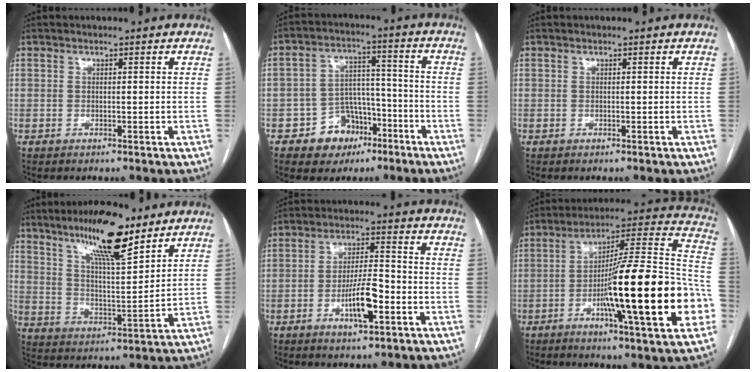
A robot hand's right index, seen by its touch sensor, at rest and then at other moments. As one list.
[{"total": 8.6, "force": [-4.7, 6.6, 2.9], "torque": [-0.039, 0.024, -0.068]}, {"total": 0.0}, {"total": 14.5, "force": [9.7, 2.8, 10.3], "torque": [-0.176, 0.000, 0.167]}, {"total": 8.0, "force": [-3.1, 1.8, 7.2], "torque": [-0.133, 0.003, -0.051]}, {"total": 26.8, "force": [-7.2, 2.0, 25.7], "torque": [-0.328, 0.000, -0.115]}]